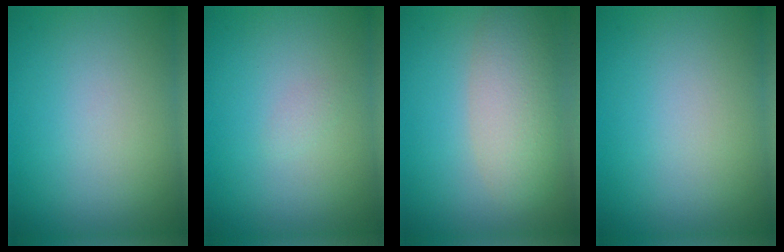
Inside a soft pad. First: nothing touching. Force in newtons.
{"total": 0.6, "press": 0.6, "slide": 0.1}
{"total": 4.7, "press": 4.7, "slide": 0.2}
{"total": 0.0}